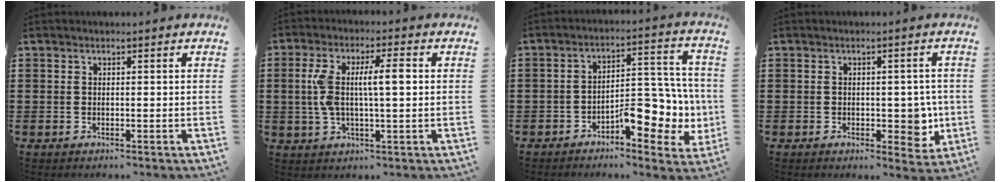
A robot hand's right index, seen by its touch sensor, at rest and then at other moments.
{"total": 8.0, "force": [0.9, 2.4, 7.5], "torque": [-0.156, 0.003, 0.009]}
{"total": 8.6, "force": [-3.0, 4.5, 6.7], "torque": [-0.081, -0.002, -0.053]}
{"total": 5.0, "force": [-0.8, 2.7, 4.1], "torque": [-0.045, -0.002, -0.016]}